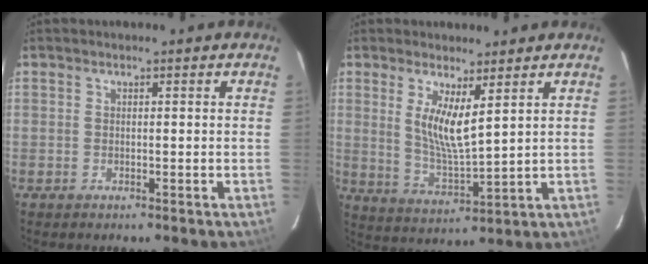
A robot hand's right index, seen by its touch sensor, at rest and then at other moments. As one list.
[{"total": 7.8, "force": [3.4, 1.7, 6.9], "torque": [-0.133, -0.015, 0.067]}]